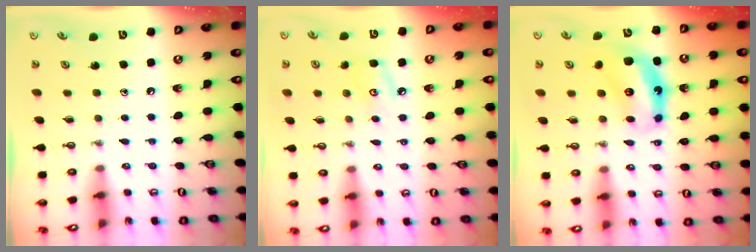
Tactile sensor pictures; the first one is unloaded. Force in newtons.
{"total": 7.6, "press": 7.5, "slide": 0.9}
{"total": 6.7, "press": 6.7, "slide": 0.4}